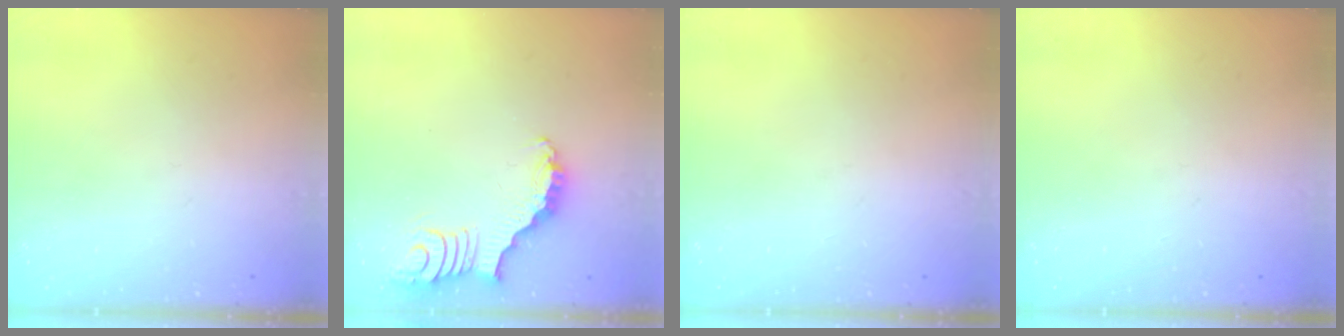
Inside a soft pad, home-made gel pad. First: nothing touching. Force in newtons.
{"total": 3.3, "press": 3.3, "slide": 0.5}
{"total": 0.0}
{"total": 0.0}